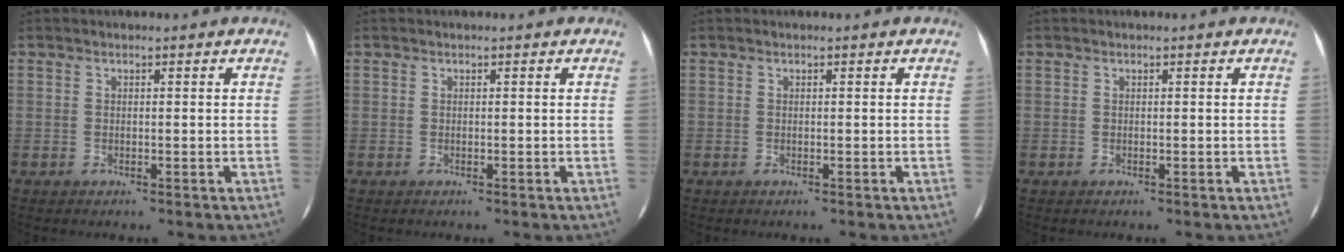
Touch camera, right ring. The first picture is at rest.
{"total": 0.0}
{"total": 0.0}
{"total": 0.0}